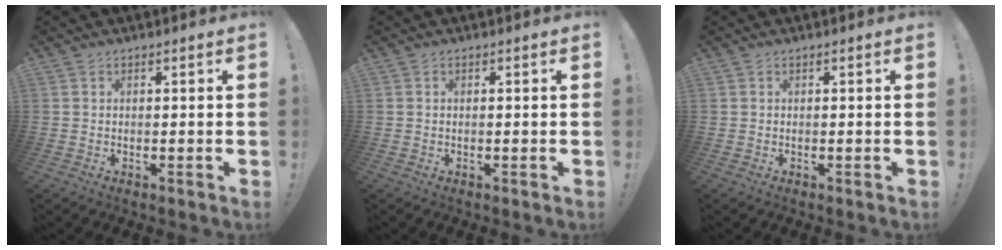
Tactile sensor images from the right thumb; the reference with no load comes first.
{"total": 0.0}
{"total": 0.0}